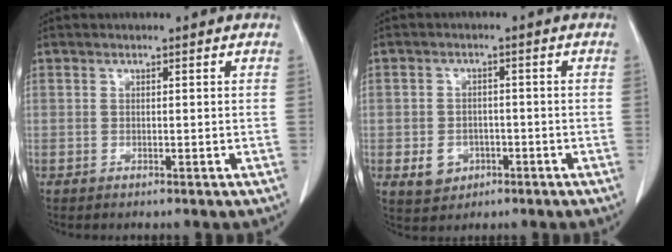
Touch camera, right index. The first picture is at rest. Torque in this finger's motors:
{"motor_torque": [-0.25, 0.21, -0.42, -0.20]}